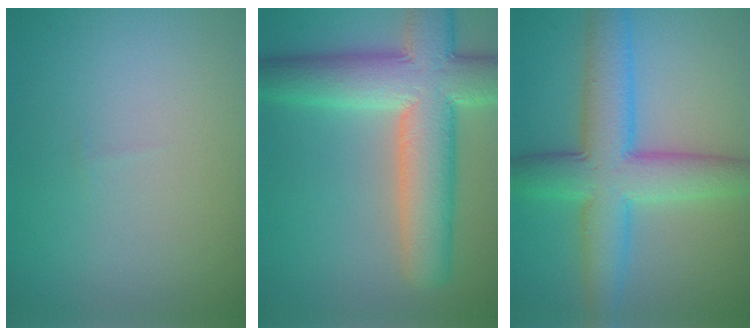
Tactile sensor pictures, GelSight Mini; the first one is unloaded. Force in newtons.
{"total": 10.0, "press": 10.0, "slide": 0.5}
{"total": 7.6, "press": 7.6, "slide": 0.4}